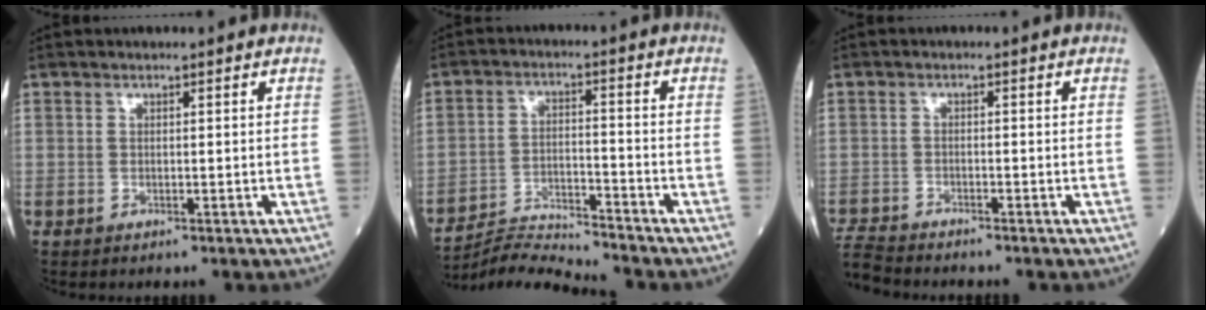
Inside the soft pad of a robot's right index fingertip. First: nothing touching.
{"total": 7.6, "force": [-7.2, -2.2, -0.4], "torque": [-0.001, -0.004, -0.132]}
{"total": 3.9, "force": [-3.8, -0.2, -0.2], "torque": [-0.001, -0.018, -0.074]}